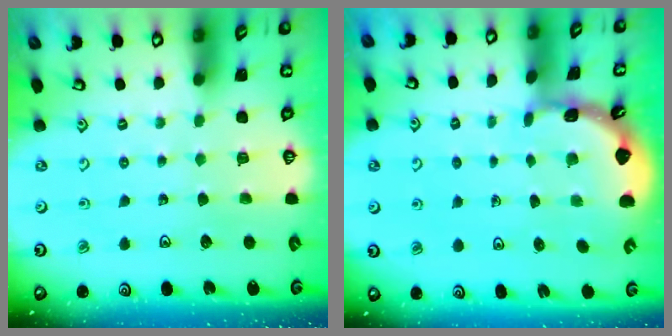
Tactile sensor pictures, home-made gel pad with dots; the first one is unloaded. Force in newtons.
{"total": 1.7, "press": 1.7, "slide": 0.2}